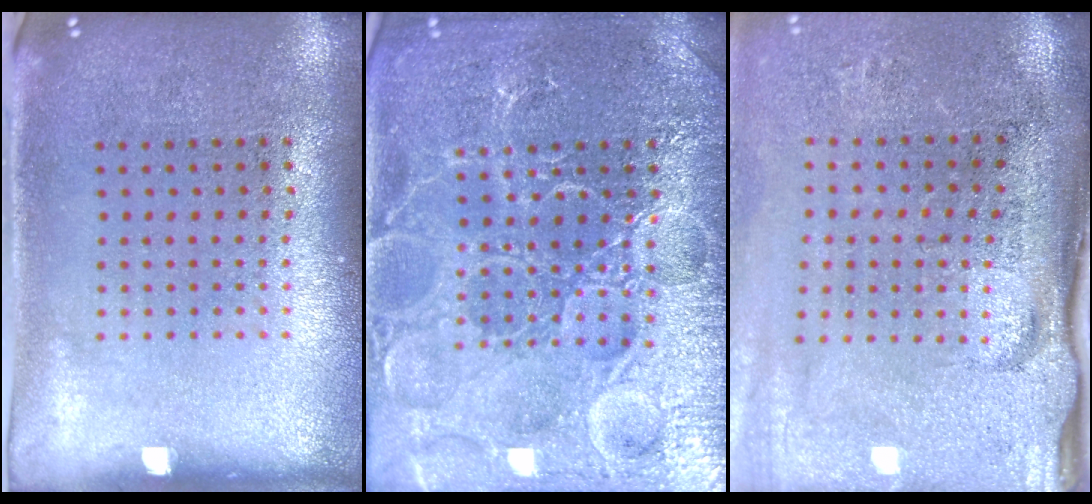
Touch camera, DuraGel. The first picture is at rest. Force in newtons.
{"total": 5.7, "press": 5.7, "slide": 0.7}
{"total": 4.4, "press": 3.6, "slide": 2.6}